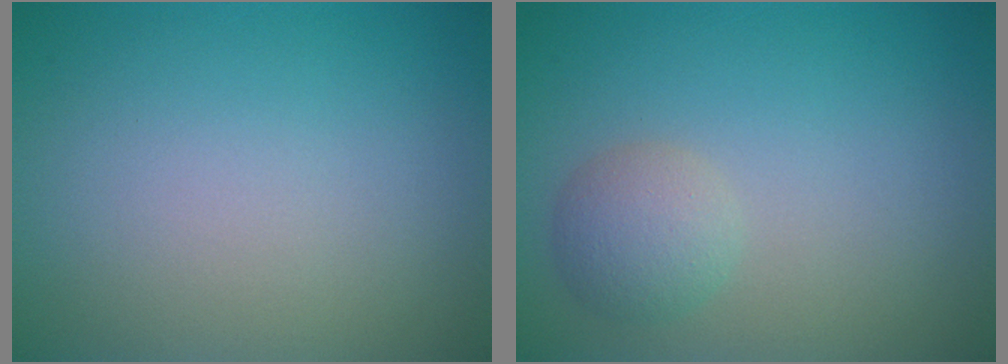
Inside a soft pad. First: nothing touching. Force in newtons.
{"total": 2.2, "press": 2.2, "slide": 0.1}